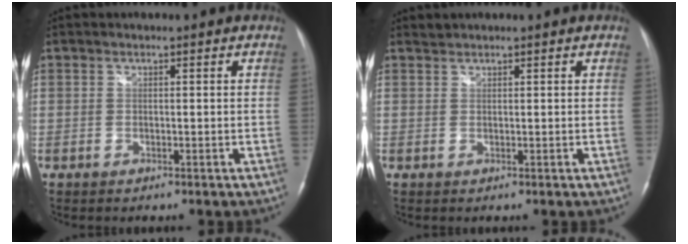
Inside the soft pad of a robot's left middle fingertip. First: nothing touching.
{"total": 0.7, "force": [0.7, 0.0, -0.2], "torque": [-0.002, 0.005, 0.013]}